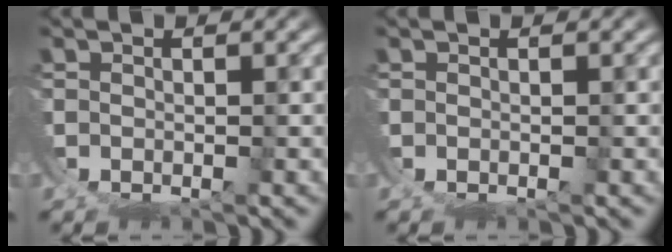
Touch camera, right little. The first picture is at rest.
{"total": 0.0}